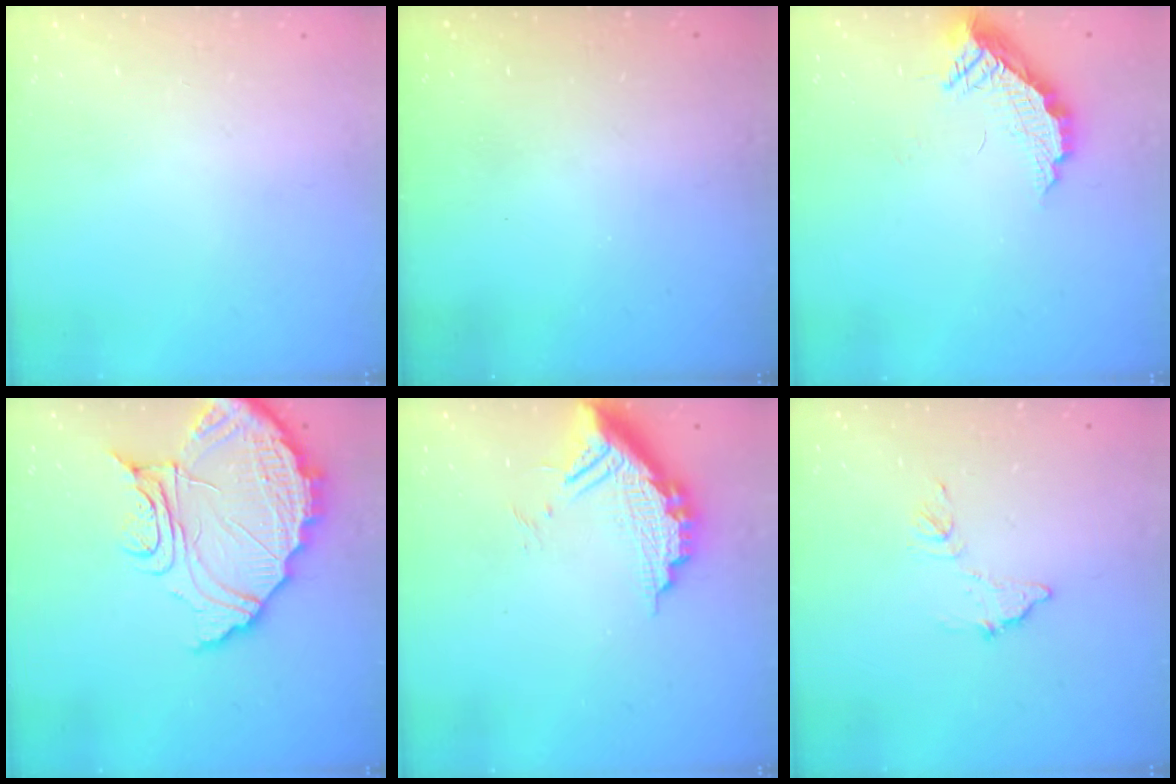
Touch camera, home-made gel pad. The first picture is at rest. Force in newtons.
{"total": 3.3, "press": 3.3, "slide": 0.1}
{"total": 9.4, "press": 9.4, "slide": 0.7}
{"total": 17.0, "press": 17.0, "slide": 1.7}
{"total": 11.1, "press": 11.1, "slide": 0.8}
{"total": 8.4, "press": 8.4, "slide": 0.4}